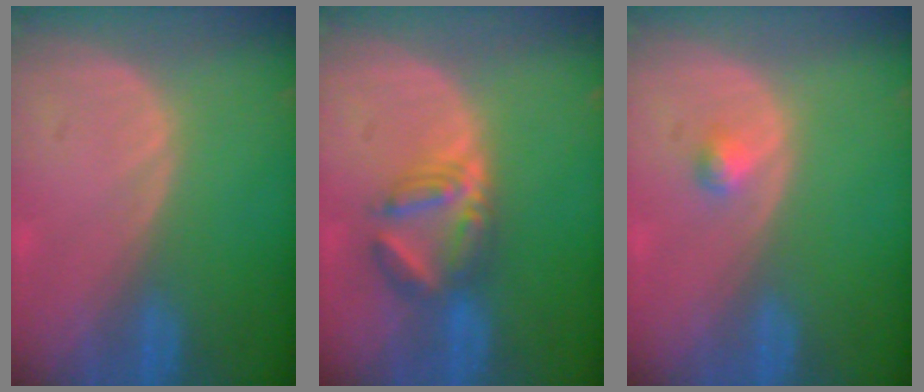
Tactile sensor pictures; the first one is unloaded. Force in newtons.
{"total": 5.8, "press": 5.7, "slide": 1.2}
{"total": 1.3, "press": 1.2, "slide": 0.1}